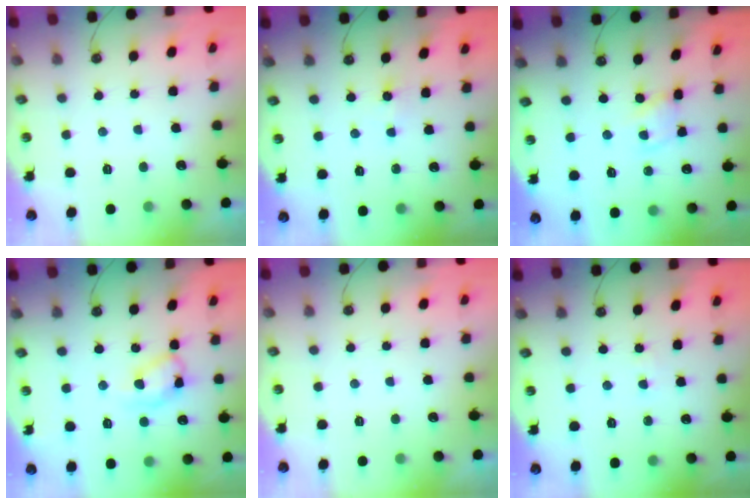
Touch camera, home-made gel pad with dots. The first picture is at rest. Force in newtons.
{"total": 4.2, "press": 4.2, "slide": 0.4}
{"total": 1.2, "press": 1.2, "slide": 0.2}
{"total": 11.9, "press": 11.9, "slide": 0.8}
{"total": 0.0}
{"total": 2.8, "press": 2.8, "slide": 0.3}